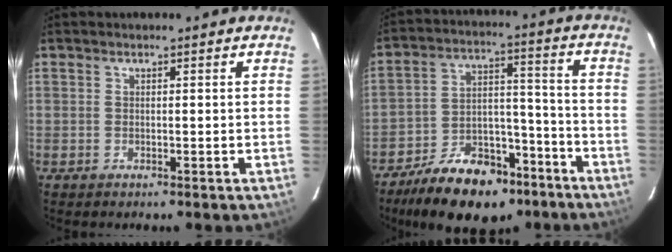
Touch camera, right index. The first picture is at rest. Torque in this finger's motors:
{"motor_torque": [1.04, -1.10, 0.19, 0.02]}